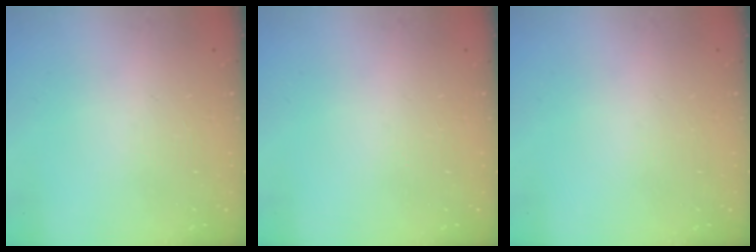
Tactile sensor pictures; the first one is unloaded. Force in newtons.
{"total": 0.0}
{"total": 0.0}